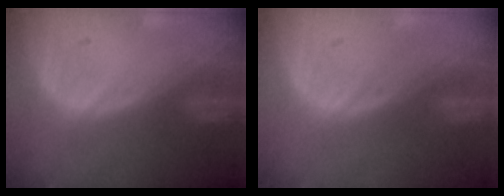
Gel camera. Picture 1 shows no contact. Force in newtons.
{"total": 0.0}